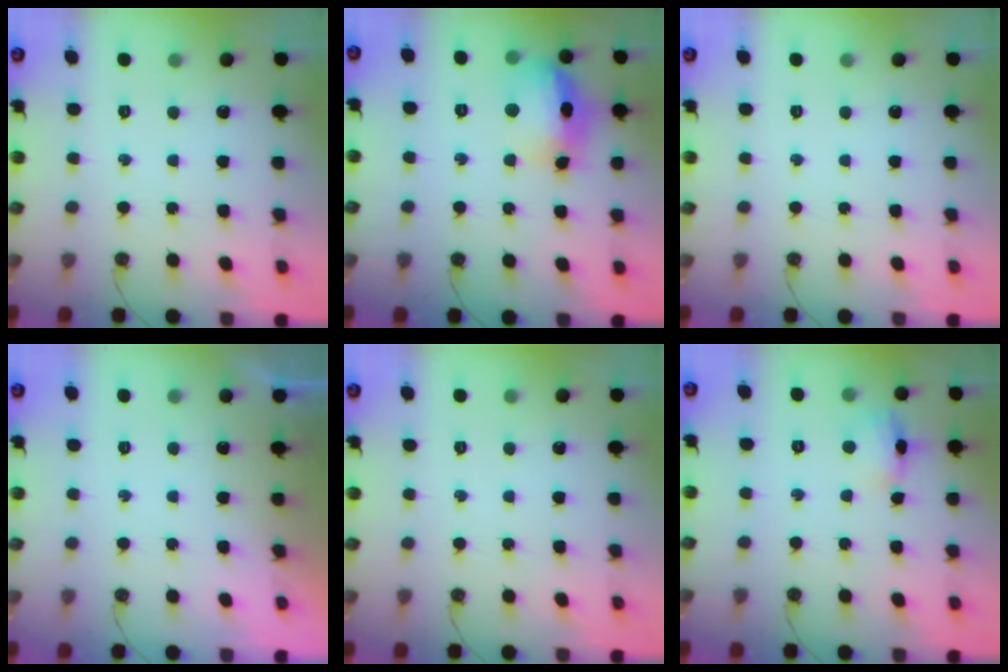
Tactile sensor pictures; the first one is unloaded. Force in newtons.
{"total": 16.4, "press": 16.2, "slide": 1.9}
{"total": 0.0}
{"total": 0.0}
{"total": 0.0}
{"total": 7.1, "press": 7.0, "slide": 1.1}